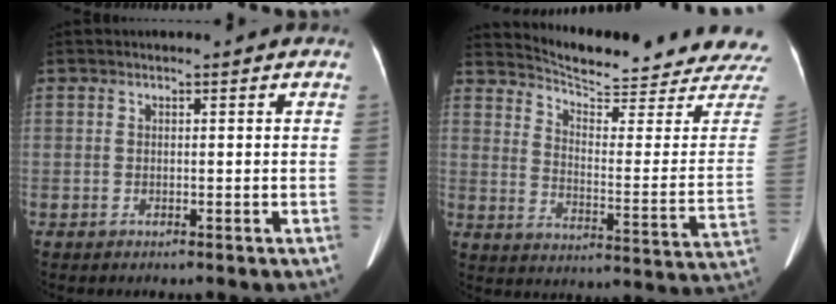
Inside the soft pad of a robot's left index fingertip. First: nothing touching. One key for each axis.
{"total": 22.5, "fx": 21.8, "fy": 1.4, "fz": 5.4, "tx": -0.083, "ty": -0.105, "tz": 0.267}